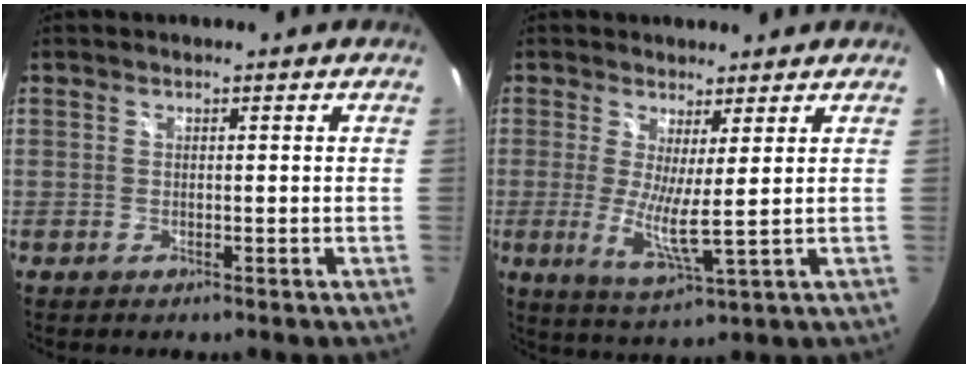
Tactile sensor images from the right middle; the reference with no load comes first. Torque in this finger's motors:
{"motor_torque": [1.45, -0.69, 0.23, 0.12]}